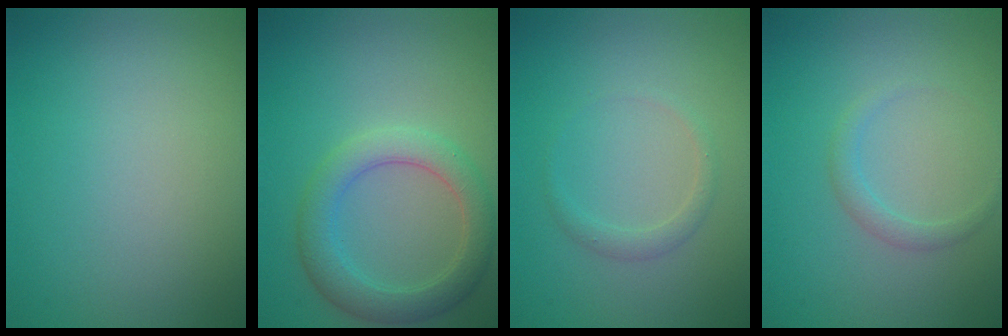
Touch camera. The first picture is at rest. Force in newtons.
{"total": 4.0, "press": 4.0, "slide": 0.2}
{"total": 1.2, "press": 1.2, "slide": 0.0}
{"total": 1.3, "press": 1.3, "slide": 0.1}